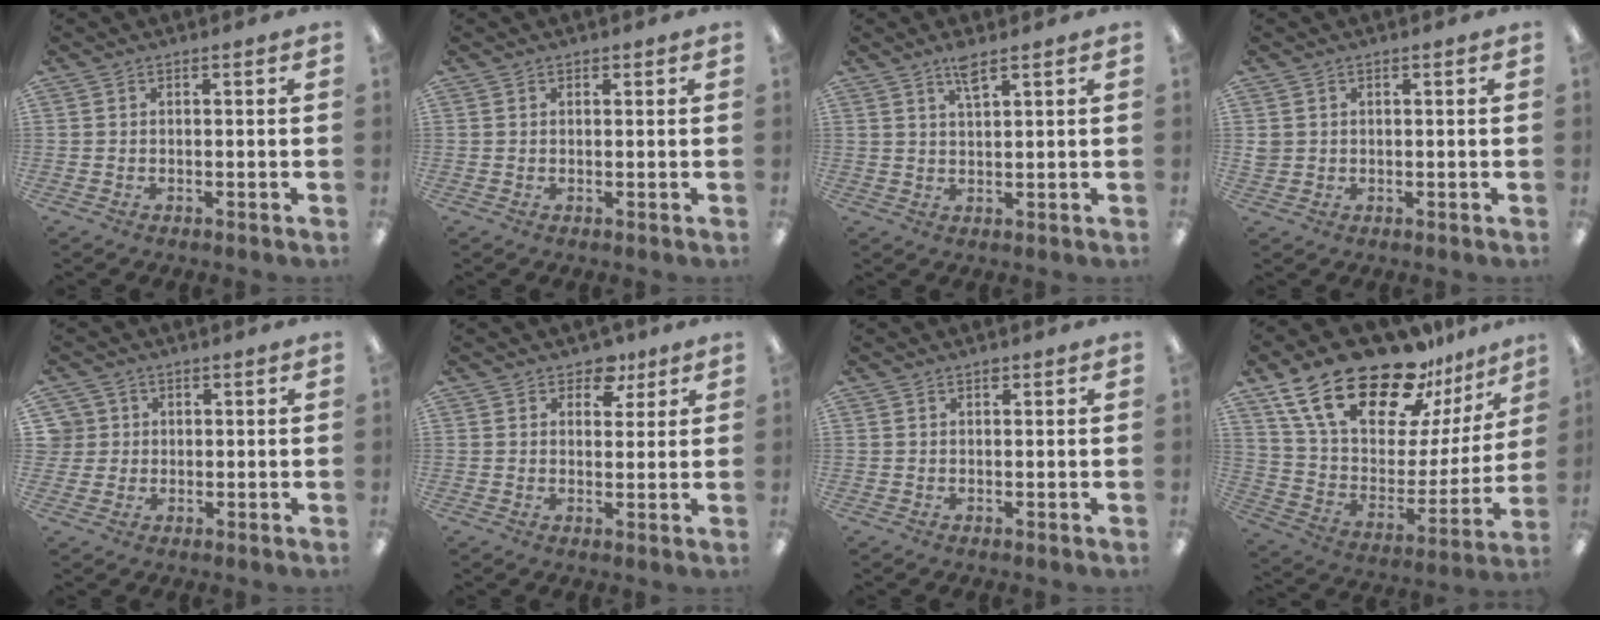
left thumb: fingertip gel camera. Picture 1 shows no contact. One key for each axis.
{"total": 0.8, "fx": 0.6, "fy": 0.5, "fz": 0.1, "tx": -0.002, "ty": 0.002, "tz": 0.010}
{"total": 3.9, "fx": 2.9, "fy": 0.7, "fz": 2.6, "tx": -0.051, "ty": -0.003, "tz": 0.049}
{"total": 1.7, "fx": 0.4, "fy": 1.6, "fz": 0.3, "tx": -0.007, "ty": 0.003, "tz": 0.006}
{"total": 4.2, "fx": 1.1, "fy": 4.1, "fz": 0.4, "tx": -0.013, "ty": 0.006, "tz": 0.019}
{"total": 6.0, "fx": 4.1, "fy": 3.8, "fz": 2.2, "tx": -0.016, "ty": -0.018, "tz": 0.069}
{"total": 0.9, "fx": 0.7, "fy": 0.5, "fz": 0.4, "tx": -0.009, "ty": 0.001, "tz": 0.013}
{"total": 26.6, "fx": 19.1, "fy": 11.4, "fz": 14.6, "tx": -0.255, "ty": -0.125, "tz": 0.341}